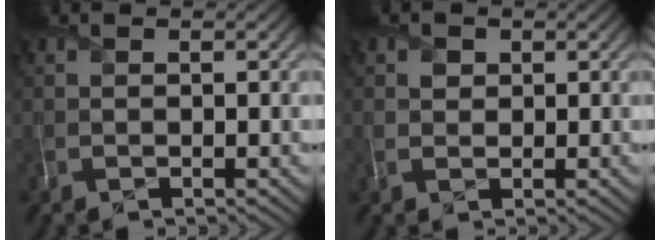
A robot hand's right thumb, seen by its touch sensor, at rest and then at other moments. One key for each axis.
{"total": 1.5, "fx": 0.8, "fy": 1.2, "fz": 0.4, "tx": -0.007, "ty": 0.004, "tz": 0.013}